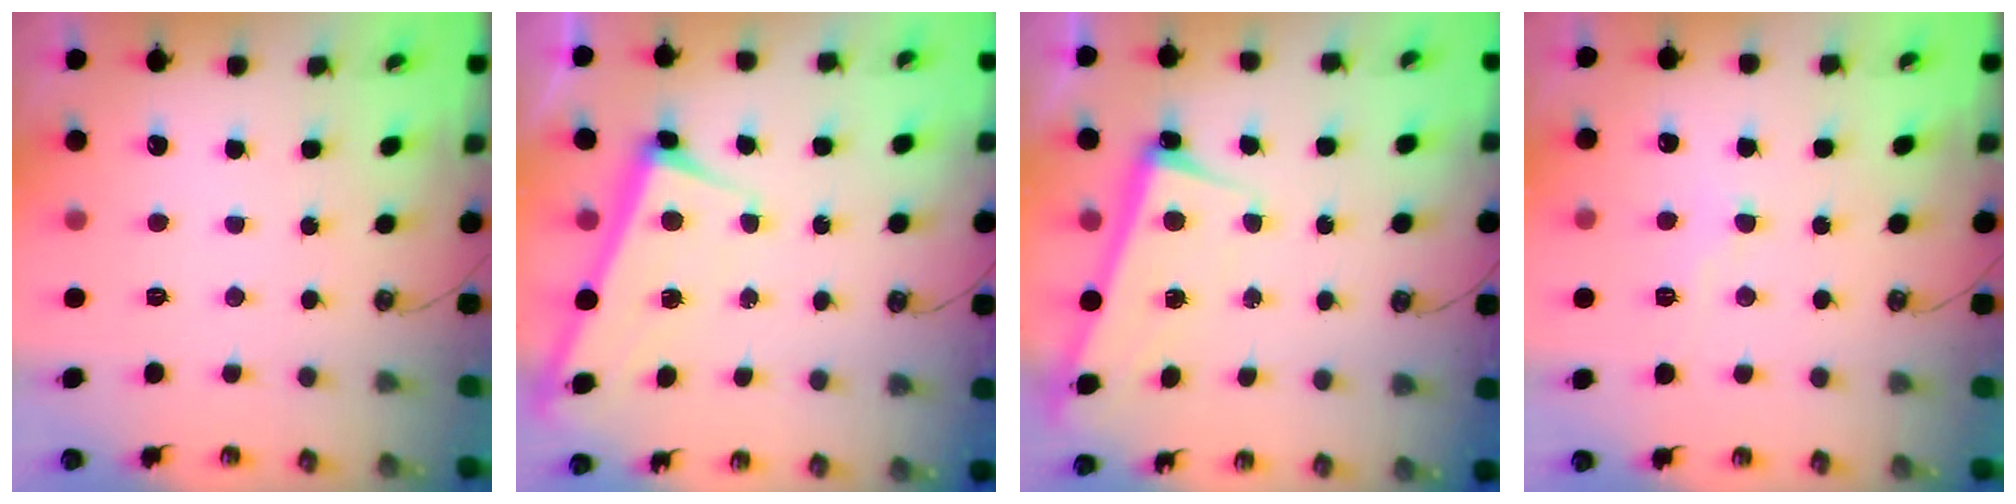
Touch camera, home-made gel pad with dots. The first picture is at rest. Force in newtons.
{"total": 2.8, "press": 2.8, "slide": 0.5}
{"total": 2.8, "press": 2.6, "slide": 1.1}
{"total": 2.6, "press": 2.6, "slide": 0.6}